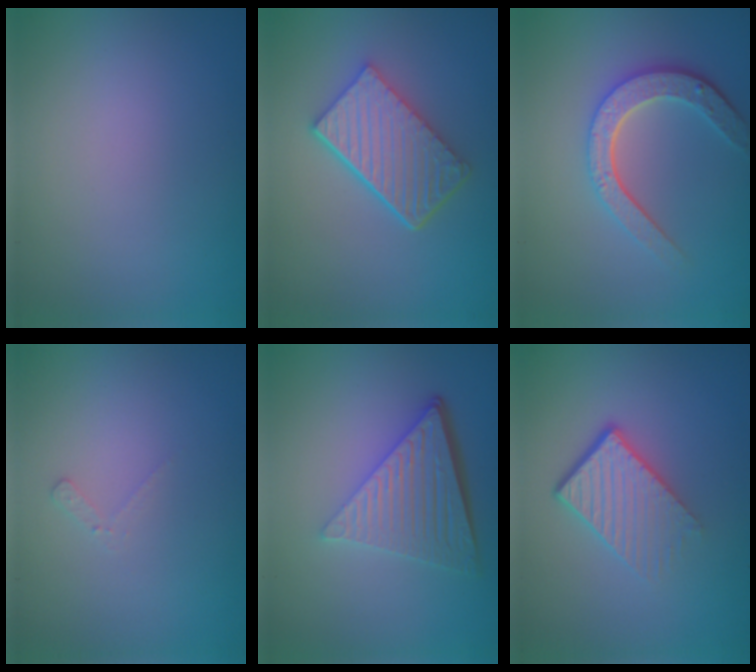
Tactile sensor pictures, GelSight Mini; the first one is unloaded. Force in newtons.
{"total": 5.7, "press": 4.2, "slide": 3.9}
{"total": 4.6, "press": 3.5, "slide": 2.9}
{"total": 0.8, "press": 0.8, "slide": 0.2}
{"total": 6.5, "press": 4.3, "slide": 4.9}
{"total": 4.4, "press": 2.8, "slide": 3.4}